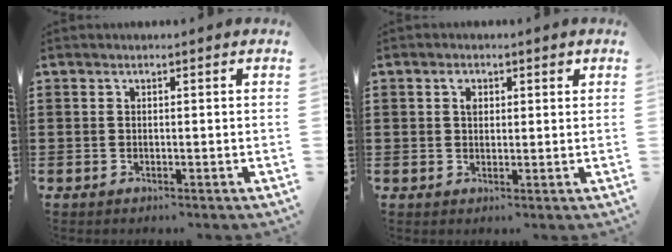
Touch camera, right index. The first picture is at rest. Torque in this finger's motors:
{"motor_torque": [0.04, -0.02, 0.02, 0.01]}